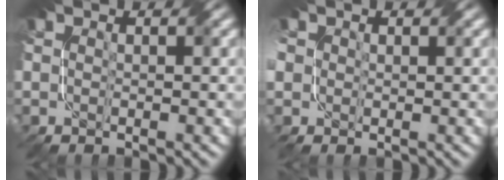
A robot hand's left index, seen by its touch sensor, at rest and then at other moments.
{"total": 2.3, "force": [0.7, 2.0, 0.9], "torque": [-0.021, 0.006, 0.016]}